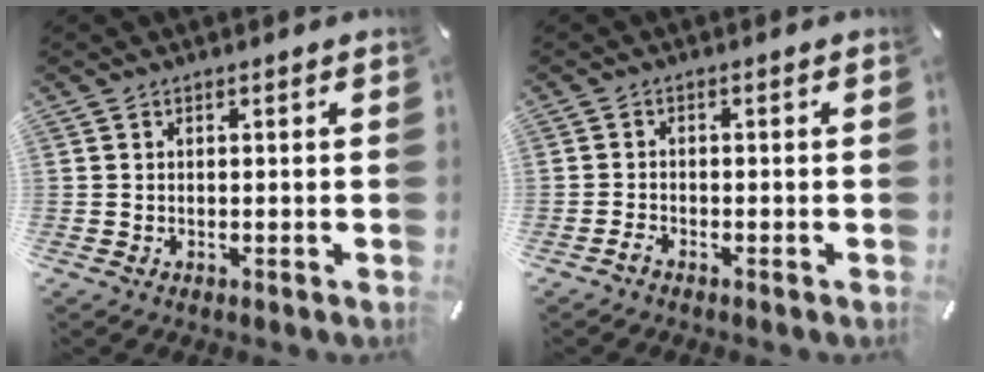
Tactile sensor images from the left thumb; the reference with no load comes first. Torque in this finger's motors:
{"motor_torque": [0.01, 0.09, 0.09, 0.16, 0.00]}